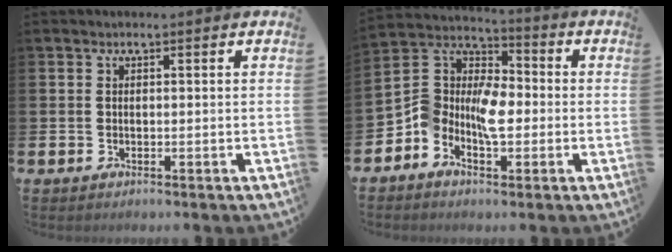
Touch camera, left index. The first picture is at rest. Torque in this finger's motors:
{"motor_torque": [1.08, 0.55, 1.05, 0.21]}